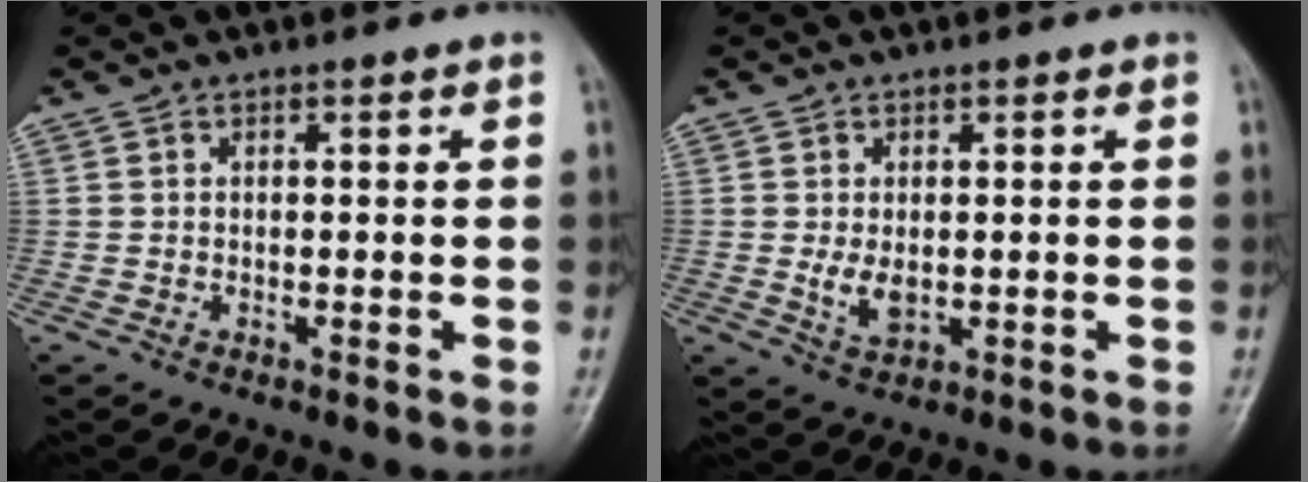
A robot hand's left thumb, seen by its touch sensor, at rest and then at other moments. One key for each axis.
{"total": 3.9, "fx": 0.0, "fy": 2.2, "fz": 3.2, "tx": -0.053, "ty": -0.010, "tz": 0.008}